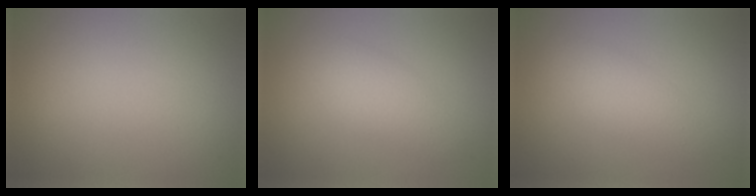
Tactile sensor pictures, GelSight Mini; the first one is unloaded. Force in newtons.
{"total": 3.0, "press": 3.0, "slide": 0.1}
{"total": 2.7, "press": 2.7, "slide": 0.0}